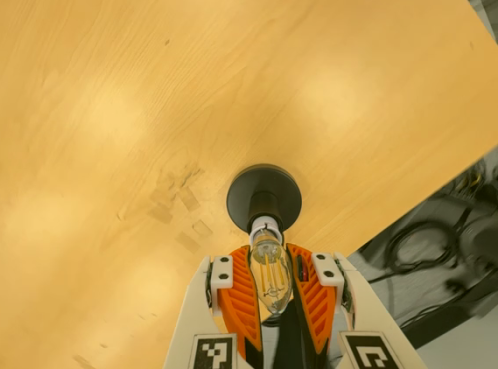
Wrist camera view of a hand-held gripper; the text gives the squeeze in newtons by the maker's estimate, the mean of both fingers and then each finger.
{"total": 22.5, "left": 22.8, "right": 22.2}